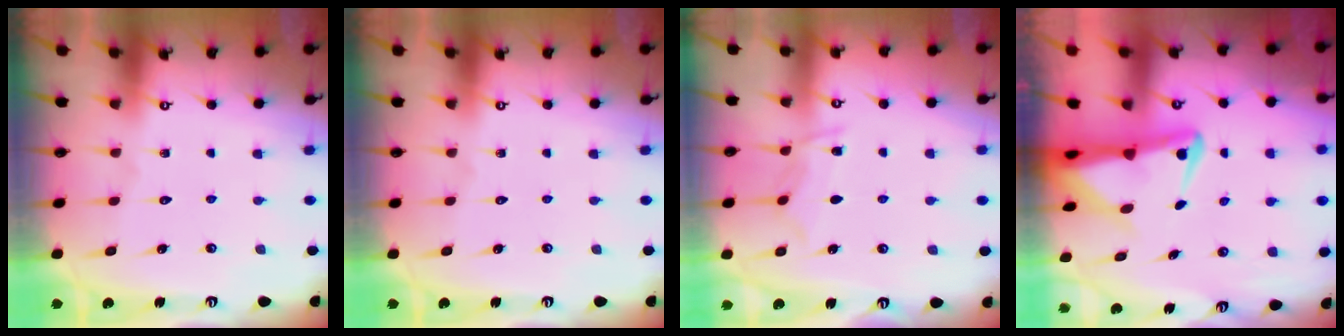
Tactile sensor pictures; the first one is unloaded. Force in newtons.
{"total": 0.0}
{"total": 6.3, "press": 6.2, "slide": 0.8}
{"total": 4.2, "press": 4.1, "slide": 0.9}